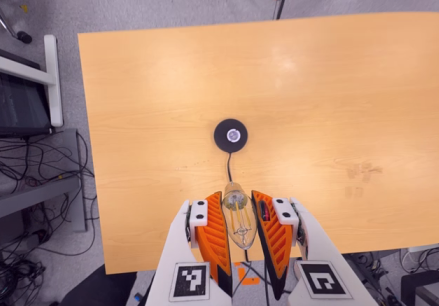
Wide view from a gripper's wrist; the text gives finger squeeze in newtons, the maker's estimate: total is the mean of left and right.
{"total": 18.9, "left": 20.7, "right": 17.0}